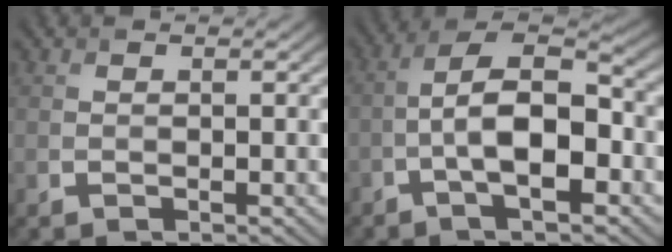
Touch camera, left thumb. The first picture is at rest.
{"total": 9.9, "force": [-2.7, 3.6, 8.8], "torque": [-0.154, 0.018, -0.055]}